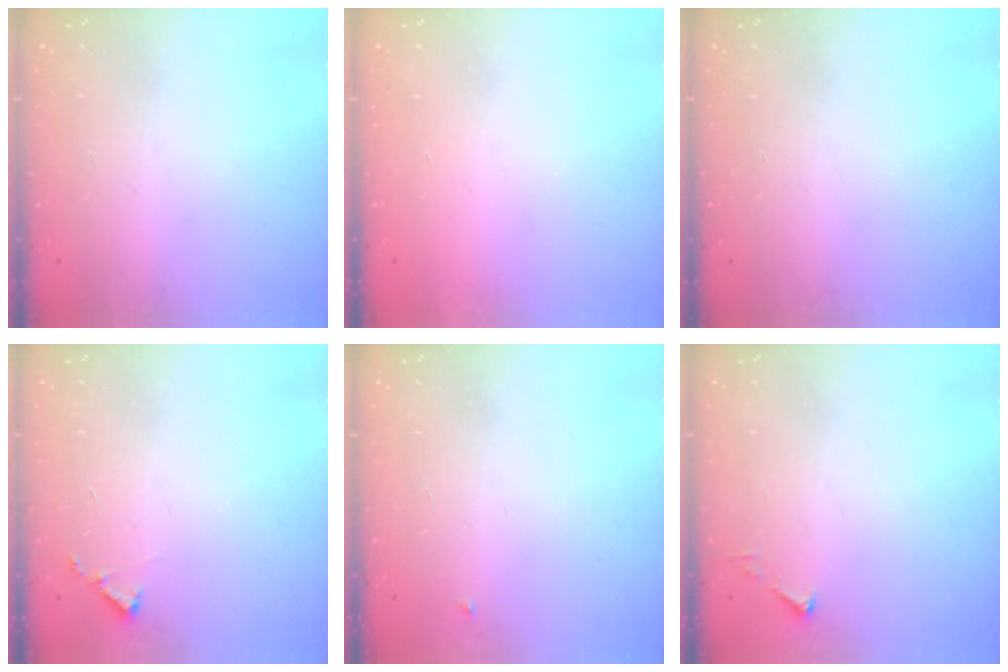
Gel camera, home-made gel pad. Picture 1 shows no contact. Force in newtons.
{"total": 1.6, "press": 1.6, "slide": 0.1}
{"total": 0.0}
{"total": 3.6, "press": 3.6, "slide": 0.3}
{"total": 2.7, "press": 2.7, "slide": 0.4}
{"total": 2.7, "press": 2.7, "slide": 0.3}